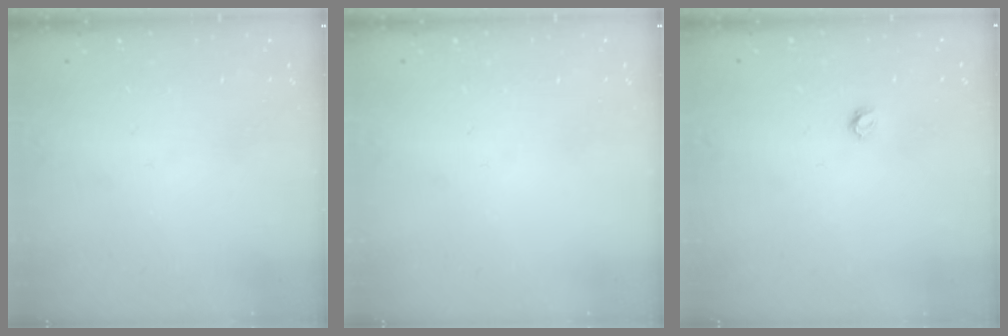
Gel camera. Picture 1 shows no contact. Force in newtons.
{"total": 0.0}
{"total": 3.7, "press": 3.6, "slide": 0.4}